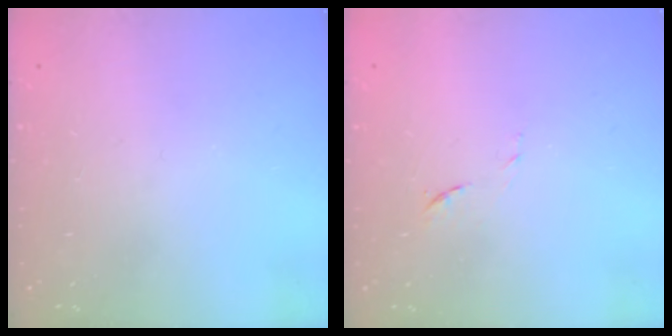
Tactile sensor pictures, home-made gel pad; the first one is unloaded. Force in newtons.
{"total": 7.8, "press": 7.7, "slide": 0.6}